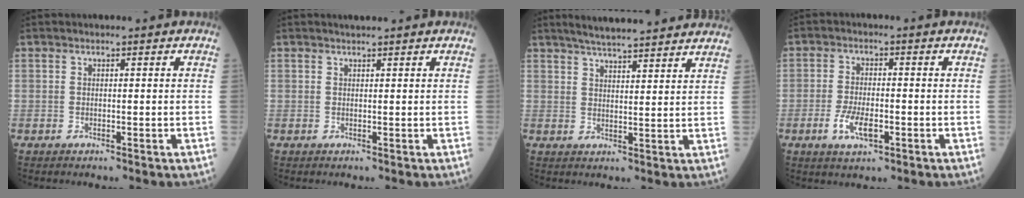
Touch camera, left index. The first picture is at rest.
{"total": 1.4, "force": [1.3, -0.1, 0.6], "torque": [-0.008, 0.009, 0.025]}
{"total": 14.3, "force": [12.8, 1.1, 6.3], "torque": [-0.096, 0.023, 0.167]}
{"total": 5.0, "force": [-2.0, 1.9, 4.2], "torque": [-0.087, -0.003, -0.035]}